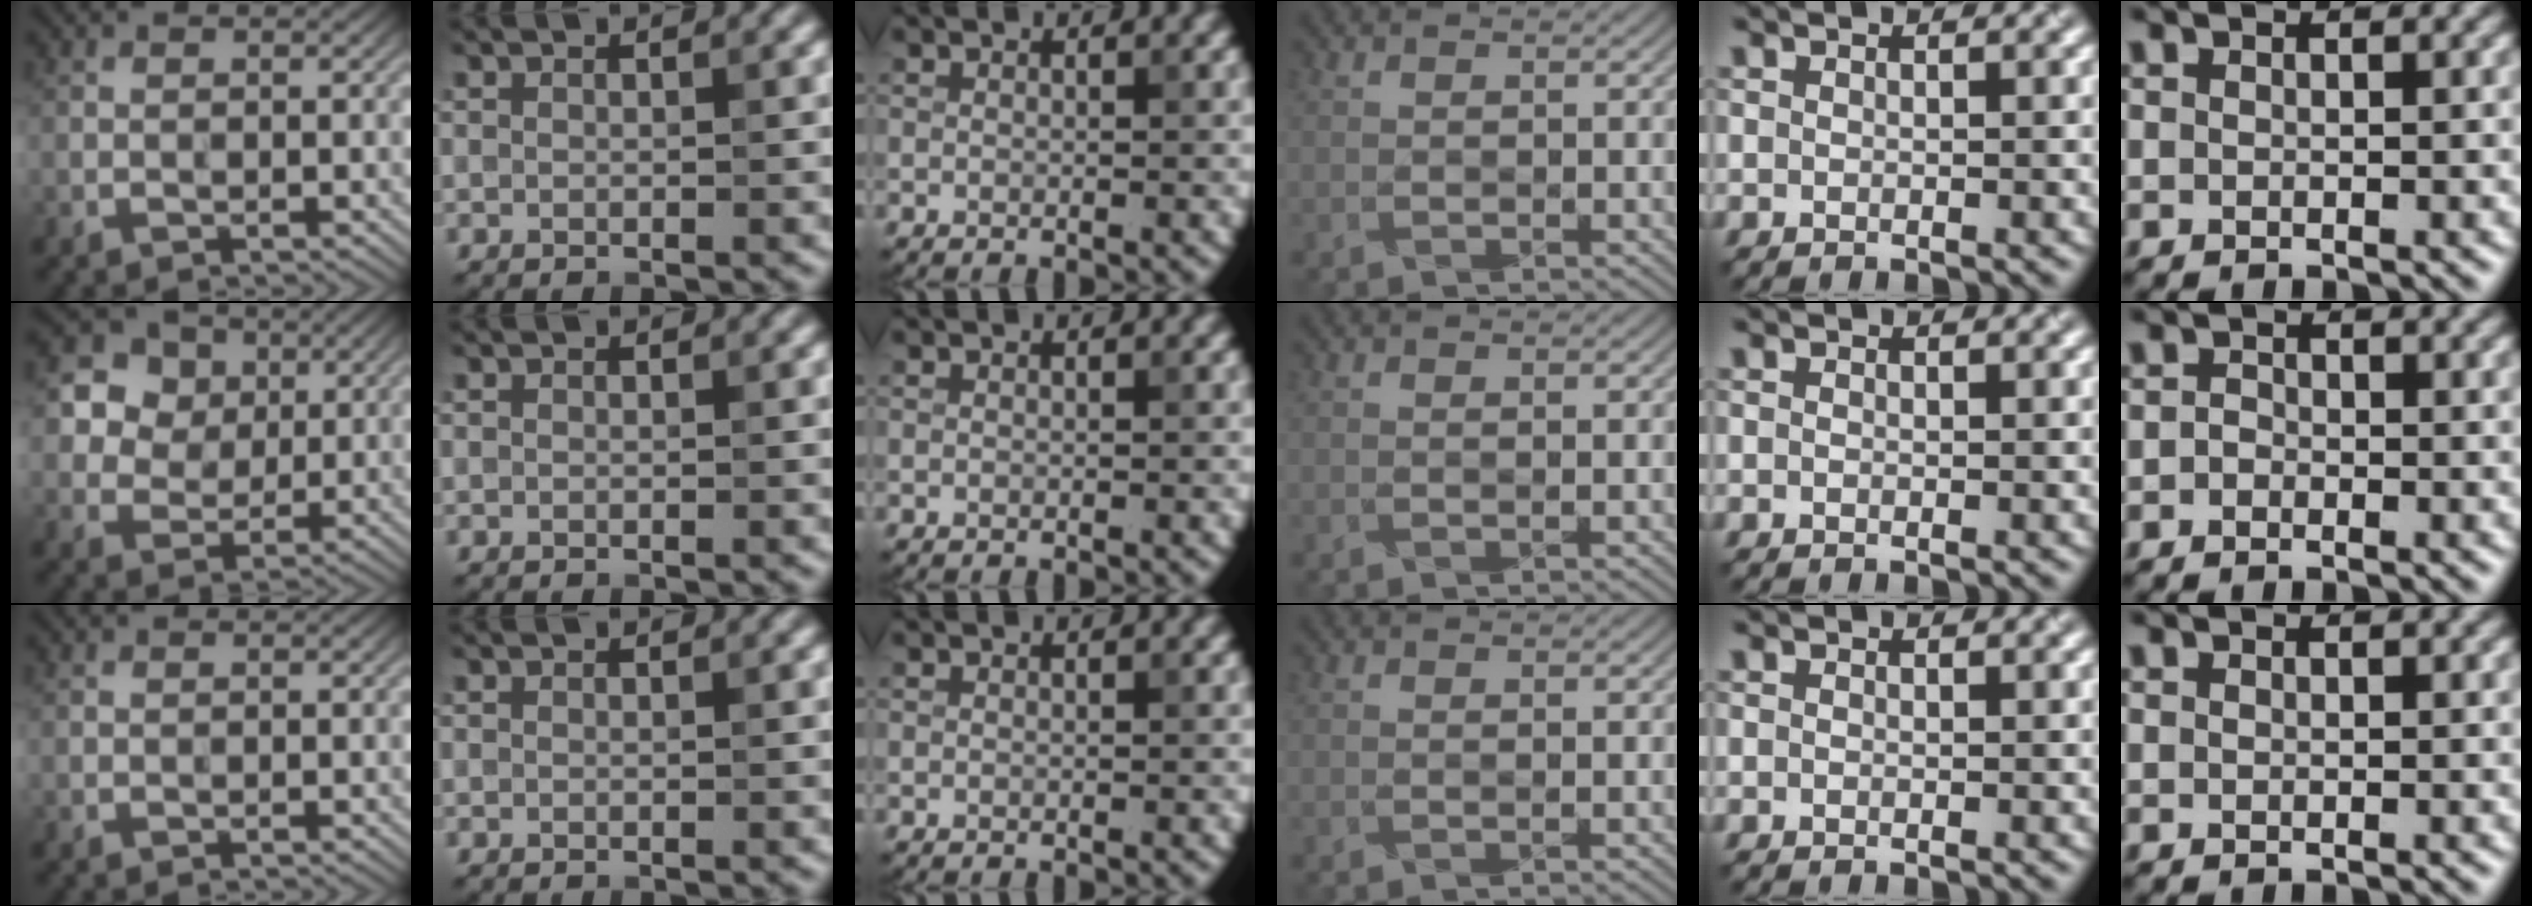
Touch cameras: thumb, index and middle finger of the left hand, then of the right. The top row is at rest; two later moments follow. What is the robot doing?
{"motion": "wrap", "object": "paper"}